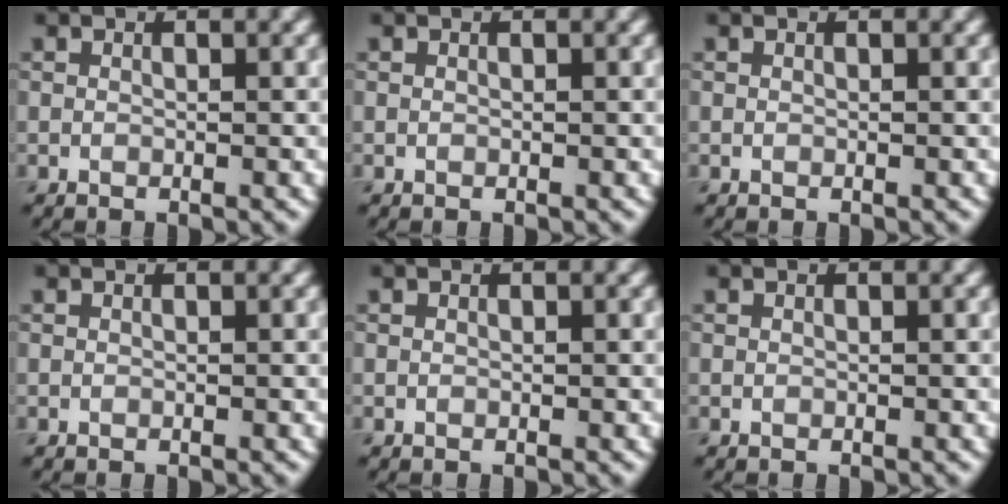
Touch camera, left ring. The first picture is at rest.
{"total": 0.0}
{"total": 0.0}
{"total": 0.0}
{"total": 0.0}
{"total": 0.0}